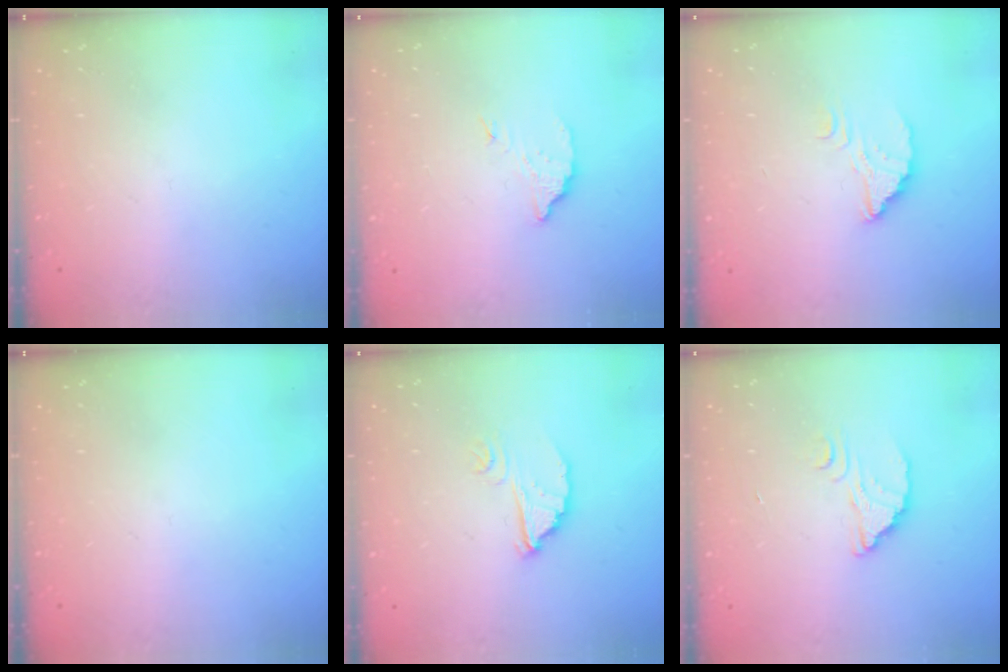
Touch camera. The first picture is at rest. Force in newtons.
{"total": 2.8, "press": 2.8, "slide": 0.2}
{"total": 3.6, "press": 3.6, "slide": 0.2}
{"total": 0.0}
{"total": 6.1, "press": 6.1, "slide": 0.5}
{"total": 2.7, "press": 2.7, "slide": 0.1}